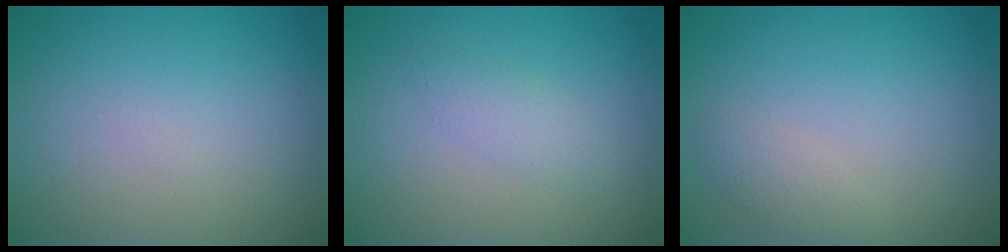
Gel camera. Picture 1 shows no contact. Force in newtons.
{"total": 1.7, "press": 1.7, "slide": 0.1}
{"total": 1.4, "press": 1.4, "slide": 0.1}